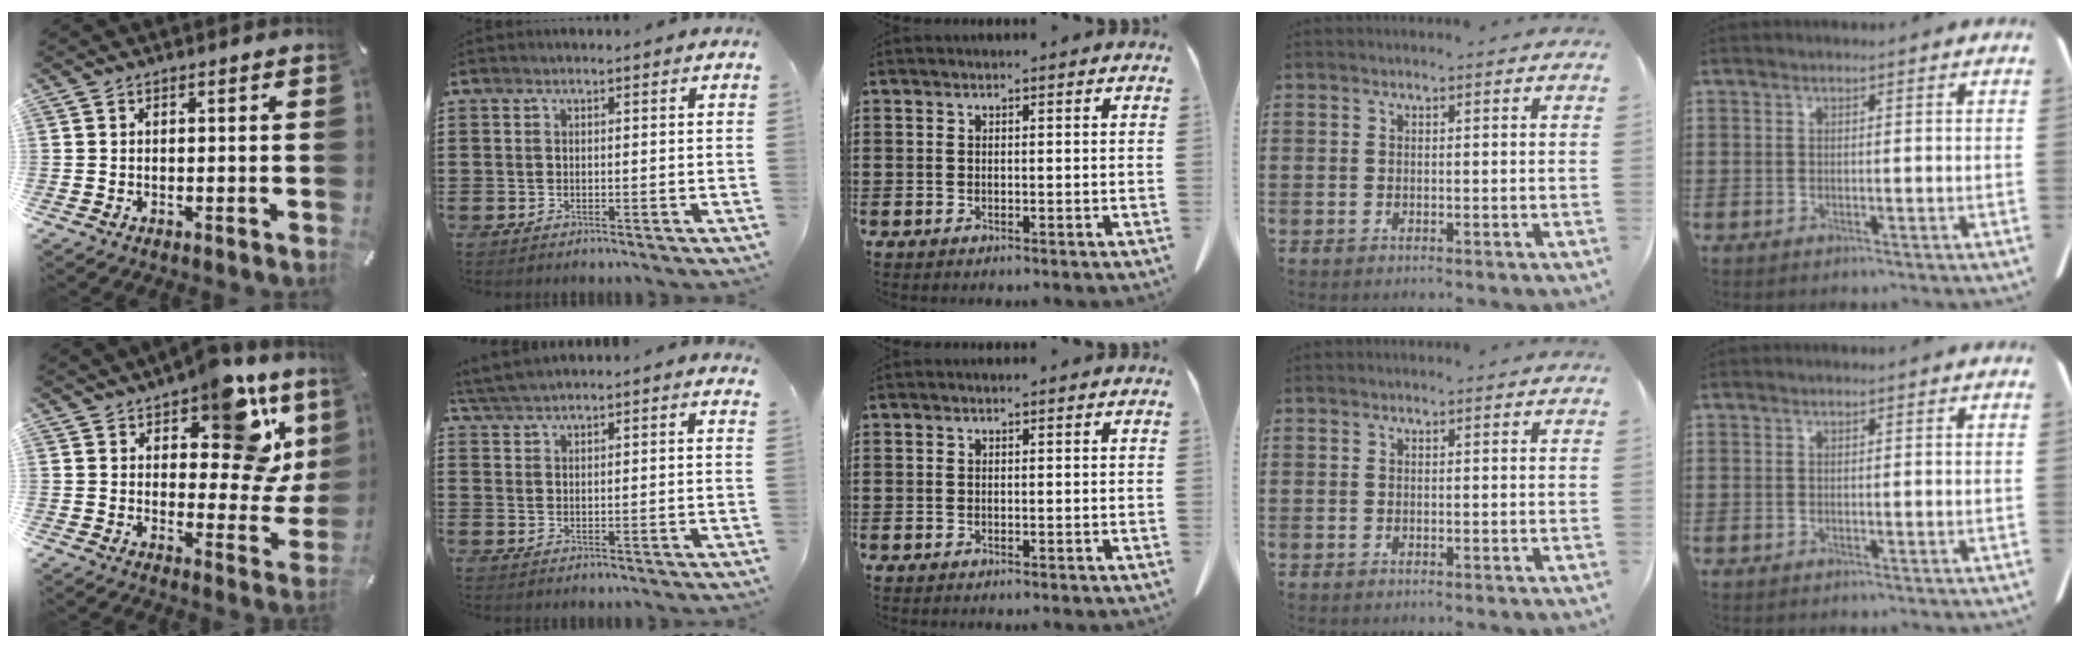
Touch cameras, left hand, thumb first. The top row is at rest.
{"thumb": {"total": 15.8, "force": [9.2, 7.8, 10.2], "torque": [-0.131, -0.063, 0.154]}, "index": {"total": 4.4, "force": [4.2, -0.4, 1.1], "torque": [-0.037, -0.008, 0.079]}}